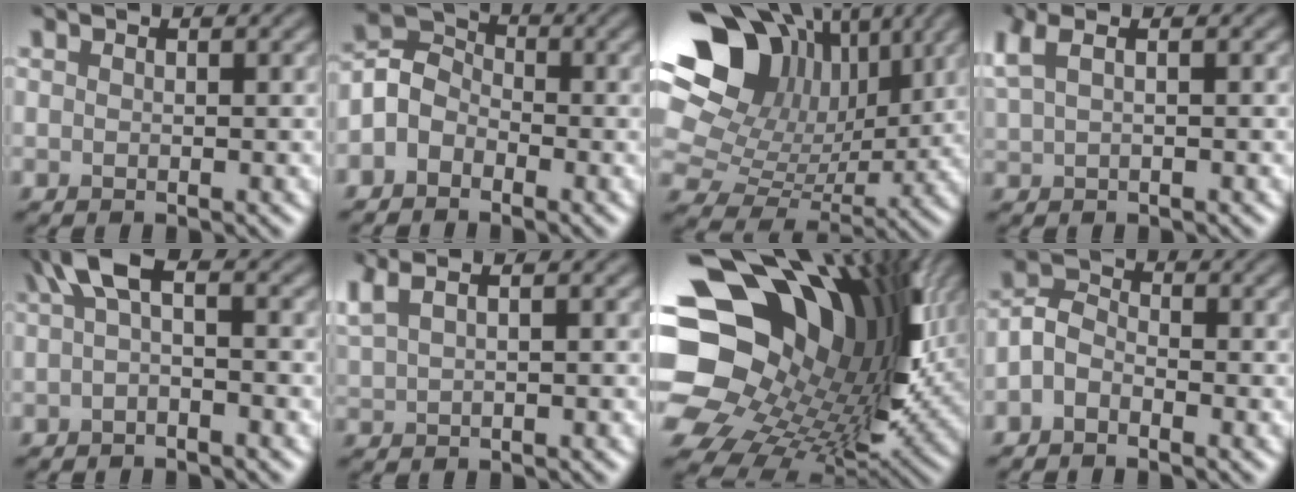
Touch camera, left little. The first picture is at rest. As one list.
[{"total": 3.1, "force": [-1.7, 2.3, 1.2], "torque": [-0.015, 0.012, -0.047]}, {"total": 17.8, "force": [6.7, 12.8, 10.4], "torque": [-0.233, 0.041, 0.123]}, {"total": 2.7, "force": [1.2, 1.1, 2.2], "torque": [-0.063, 0.012, 0.027]}, {"total": 3.8, "force": [0.8, 1.6, 3.4], "torque": [-0.060, 0.010, 0.003]}, {"total": 2.7, "force": [1.6, 0.8, 2.0], "torque": [-0.061, 0.013, 0.038]}, {"total": 20.0, "force": [2.8, 14.1, 13.9], "torque": [-0.254, -0.018, 0.068]}, {"total": 2.5, "force": [-1.5, 1.5, 1.4], "torque": [-0.026, 0.007, -0.042]}]